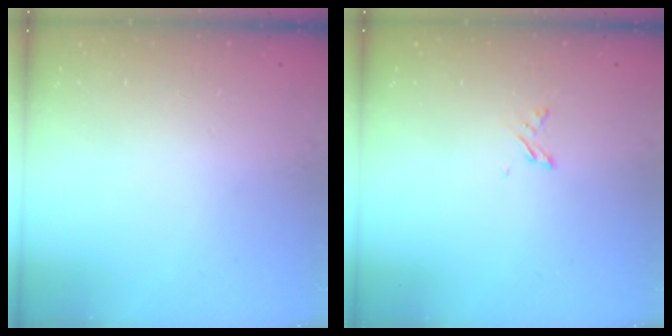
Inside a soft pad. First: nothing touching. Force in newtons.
{"total": 1.7, "press": 1.7, "slide": 0.3}